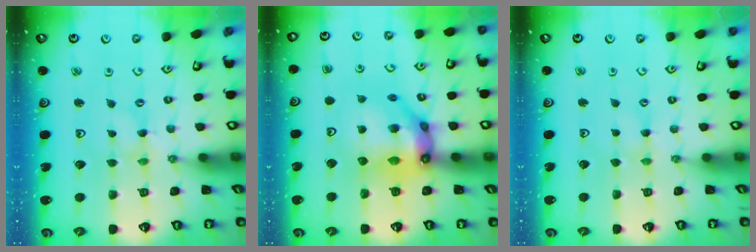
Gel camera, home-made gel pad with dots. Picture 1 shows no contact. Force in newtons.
{"total": 15.0, "press": 14.8, "slide": 1.9}
{"total": 1.3, "press": 1.3, "slide": 0.3}